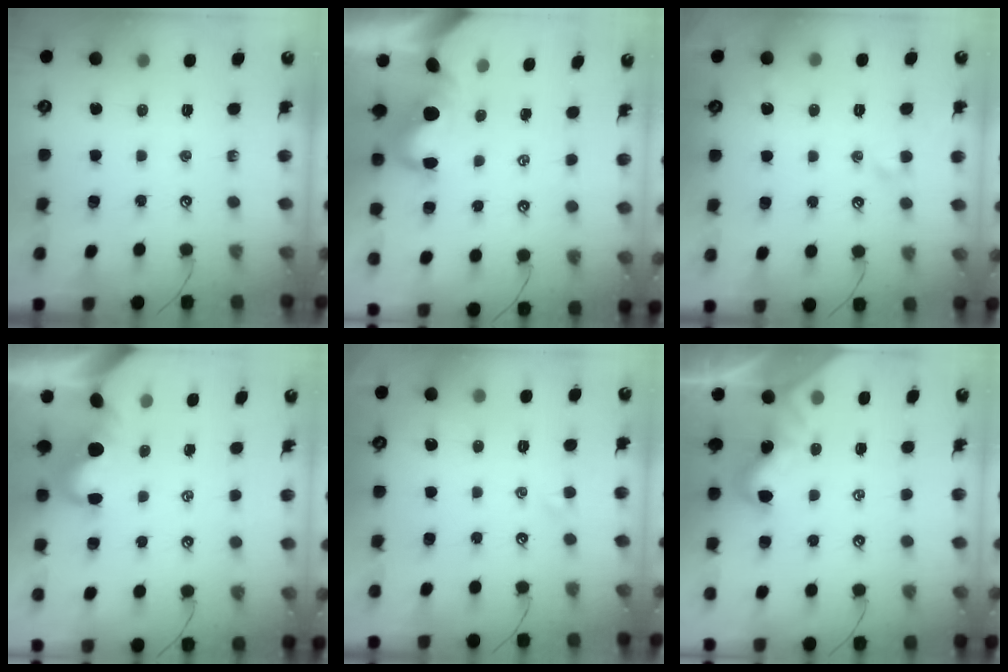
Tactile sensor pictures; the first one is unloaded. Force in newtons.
{"total": 1.4, "press": 1.1, "slide": 0.9}
{"total": 2.6, "press": 2.5, "slide": 0.8}
{"total": 1.4, "press": 1.2, "slide": 0.7}
{"total": 0.5, "press": 0.2, "slide": 0.5}
{"total": 1.8, "press": 1.8, "slide": 0.5}